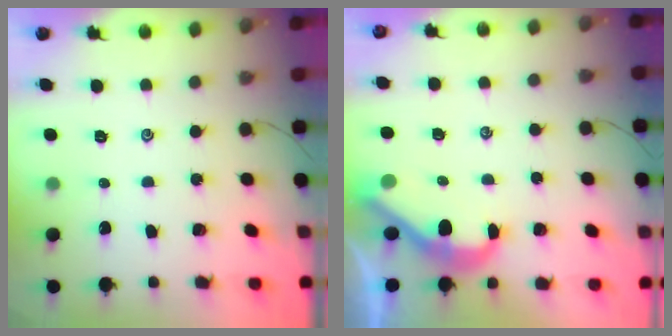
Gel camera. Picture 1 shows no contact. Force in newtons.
{"total": 5.7, "press": 5.7, "slide": 0.8}